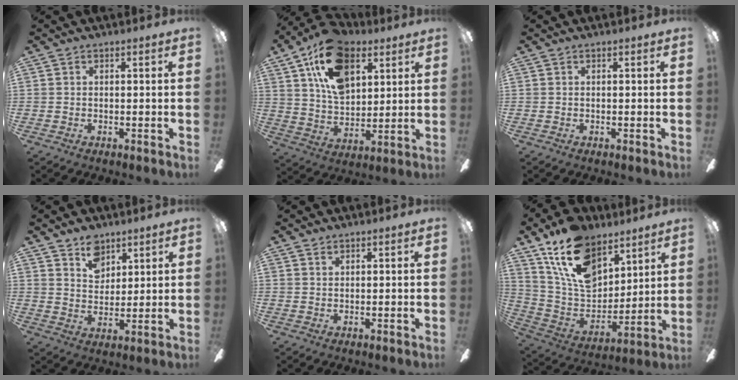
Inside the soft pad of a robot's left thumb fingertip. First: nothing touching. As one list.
[{"total": 17.4, "force": [9.3, 10.3, 10.5], "torque": [-0.181, -0.018, 0.170]}, {"total": 0.0}, {"total": 7.4, "force": [5.3, 4.7, 2.1], "torque": [-0.021, -0.022, 0.095]}, {"total": 1.0, "force": [0.9, 0.4, 0.2], "torque": [-0.005, 0.002, 0.017]}, {"total": 19.1, "force": [11.9, 10.9, 10.2], "torque": [-0.198, -0.043, 0.224]}]